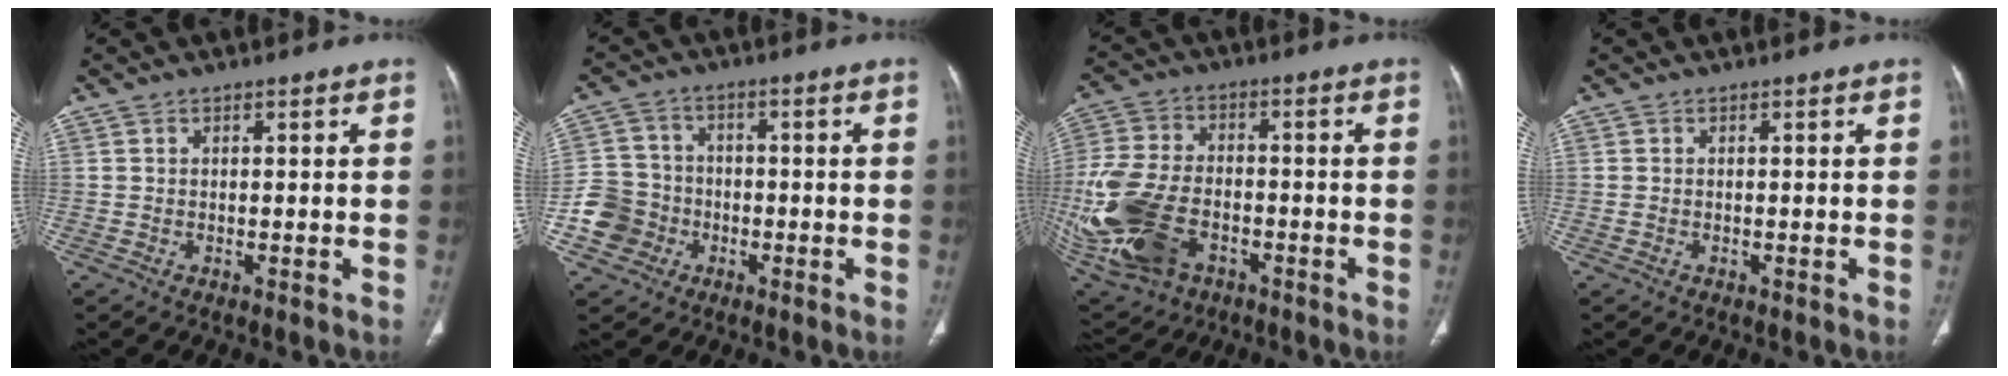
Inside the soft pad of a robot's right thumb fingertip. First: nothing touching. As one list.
[{"total": 8.4, "force": [-3.1, 7.5, 2.0], "torque": [-0.017, 0.021, -0.058]}, {"total": 22.6, "force": [-6.9, 14.5, 15.9], "torque": [-0.394, -0.004, -0.111]}, {"total": 0.7, "force": [-0.2, 0.5, 0.5], "torque": [-0.018, 0.001, -0.001]}]